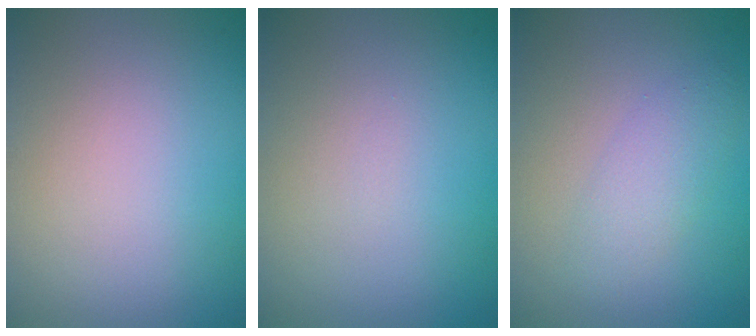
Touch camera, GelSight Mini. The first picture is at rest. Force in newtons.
{"total": 0.0}
{"total": 2.3, "press": 2.3, "slide": 0.2}